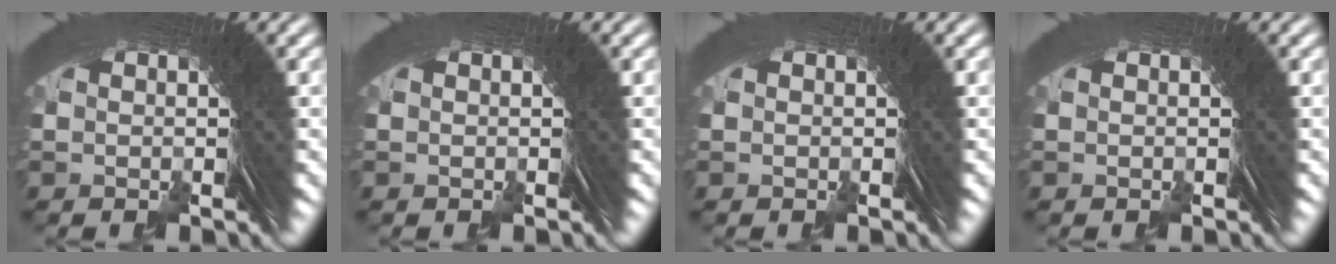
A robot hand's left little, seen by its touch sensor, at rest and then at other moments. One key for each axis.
{"total": 0.0}
{"total": 0.0}
{"total": 0.0}